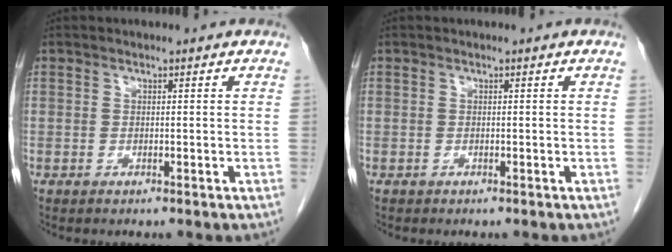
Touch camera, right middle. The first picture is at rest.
{"total": 0.0}